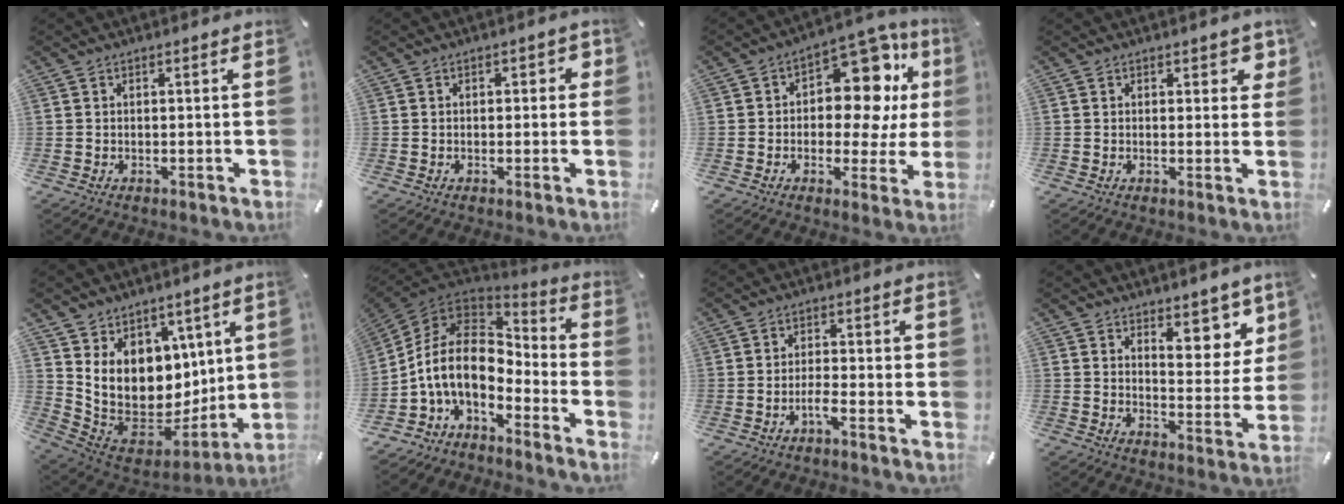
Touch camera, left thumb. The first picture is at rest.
{"total": 1.8, "force": [0.1, 1.2, 1.3], "torque": [-0.010, 0.002, -0.005]}
{"total": 15.6, "force": [4.7, 9.6, 11.4], "torque": [-0.146, -0.037, 0.080]}
{"total": 3.1, "force": [1.7, 1.9, 1.7], "torque": [-0.006, -0.005, 0.024]}
{"total": 14.0, "force": [4.0, 12.0, 6.0], "torque": [-0.127, -0.059, 0.087]}
{"total": 13.9, "force": [-3.0, 8.7, 10.4], "torque": [-0.233, 0.001, -0.057]}
{"total": 3.5, "force": [-1.9, 0.8, 2.8], "torque": [-0.046, 0.010, -0.033]}
{"total": 9.3, "force": [6.9, 4.9, 3.9], "torque": [-0.022, -0.058, 0.118]}